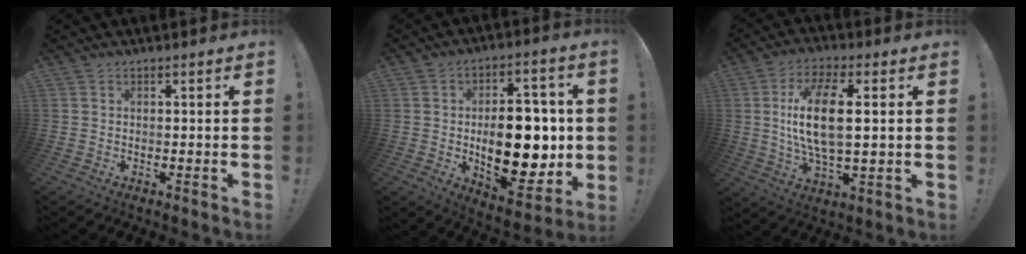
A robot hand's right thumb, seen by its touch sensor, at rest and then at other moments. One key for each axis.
{"total": 21.4, "fx": -0.9, "fy": 12.2, "fz": 17.6, "tx": -0.257, "ty": -0.006, "tz": -0.003}
{"total": 14.7, "fx": 1.8, "fy": 5.6, "fz": 13.4, "tx": -0.255, "ty": -0.006, "tz": 0.023}